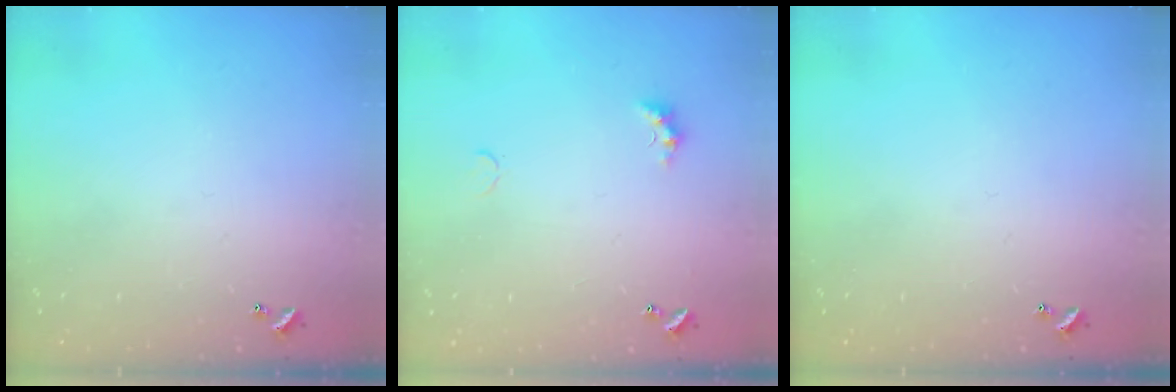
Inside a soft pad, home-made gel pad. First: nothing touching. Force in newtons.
{"total": 2.6, "press": 2.5, "slide": 0.7}
{"total": 0.0}